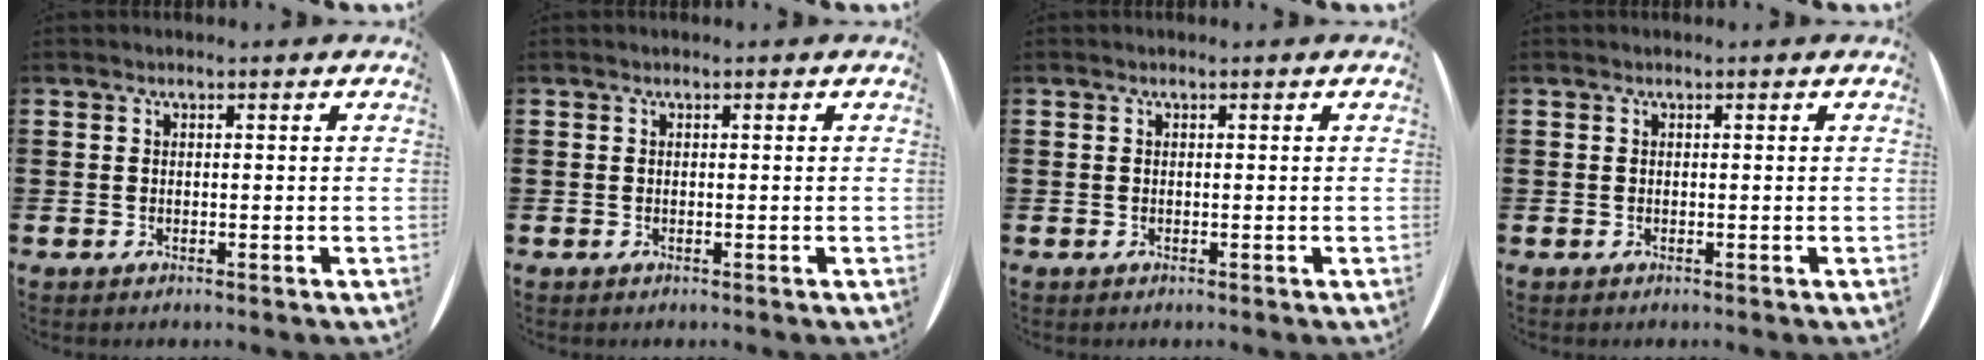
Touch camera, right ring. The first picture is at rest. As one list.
[{"total": 0.0}, {"total": 0.0}, {"total": 0.0}]